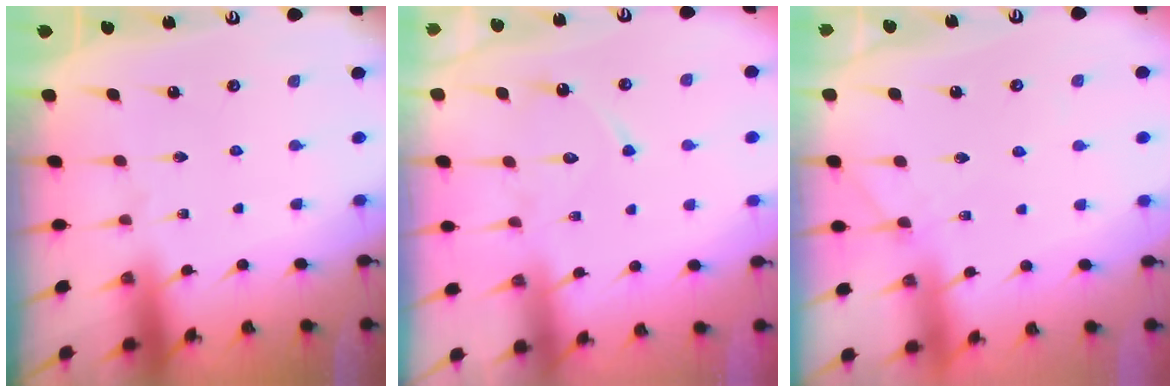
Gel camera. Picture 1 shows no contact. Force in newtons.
{"total": 9.4, "press": 9.4, "slide": 0.4}
{"total": 3.6, "press": 3.6, "slide": 0.4}